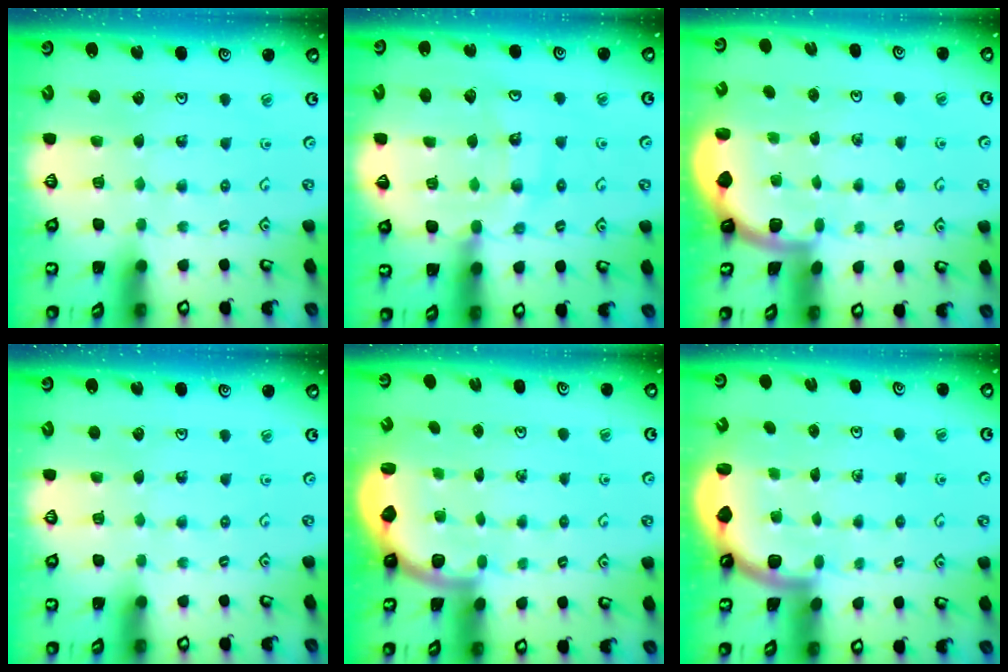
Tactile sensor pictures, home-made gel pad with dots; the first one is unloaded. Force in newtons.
{"total": 14.2, "press": 14.1, "slide": 1.7}
{"total": 1.4, "press": 1.4, "slide": 0.1}
{"total": 0.0}
{"total": 2.4, "press": 1.7, "slide": 1.6}
{"total": 1.8, "press": 1.8, "slide": 0.1}